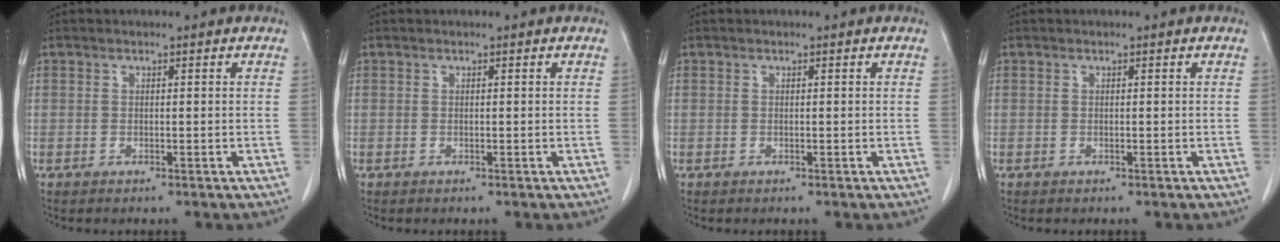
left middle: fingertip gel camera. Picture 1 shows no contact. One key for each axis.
{"total": 0.0}
{"total": 0.0}
{"total": 0.0}